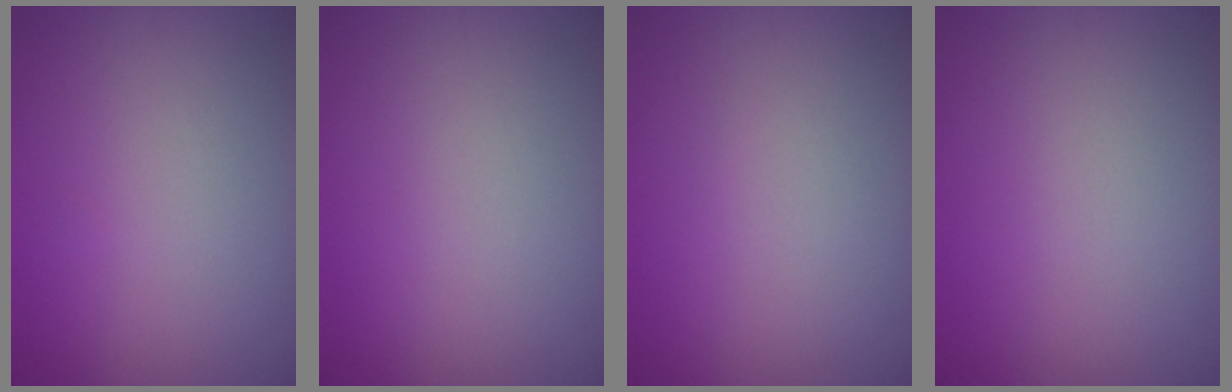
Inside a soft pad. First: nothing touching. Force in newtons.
{"total": 0.0}
{"total": 0.0}
{"total": 0.0}